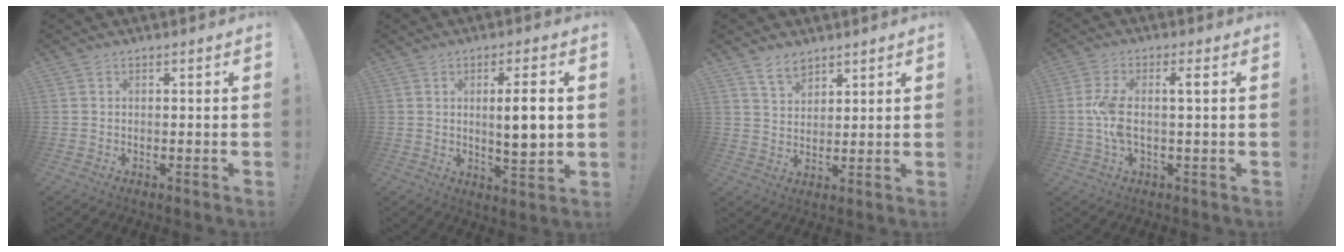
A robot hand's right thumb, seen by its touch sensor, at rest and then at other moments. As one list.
[{"total": 7.9, "force": [1.2, 1.1, 7.7], "torque": [-0.113, -0.009, 0.013]}, {"total": 5.8, "force": [4.6, 3.0, 2.1], "torque": [-0.034, -0.024, 0.086]}, {"total": 7.7, "force": [0.2, 1.7, 7.5], "torque": [-0.161, -0.001, -0.002]}]